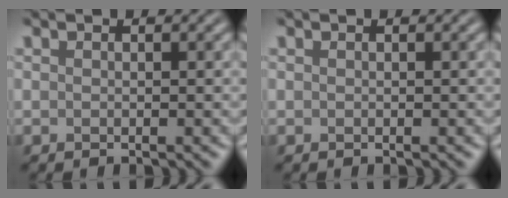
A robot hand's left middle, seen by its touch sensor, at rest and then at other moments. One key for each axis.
{"total": 0.0}